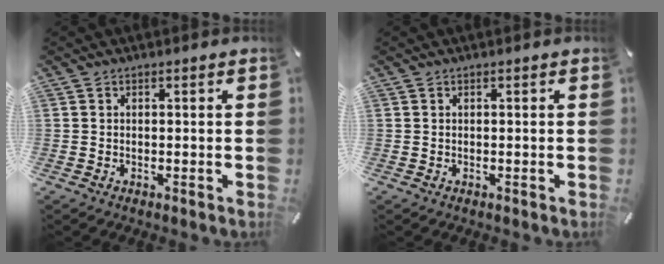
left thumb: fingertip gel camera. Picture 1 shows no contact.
{"total": 0.0}